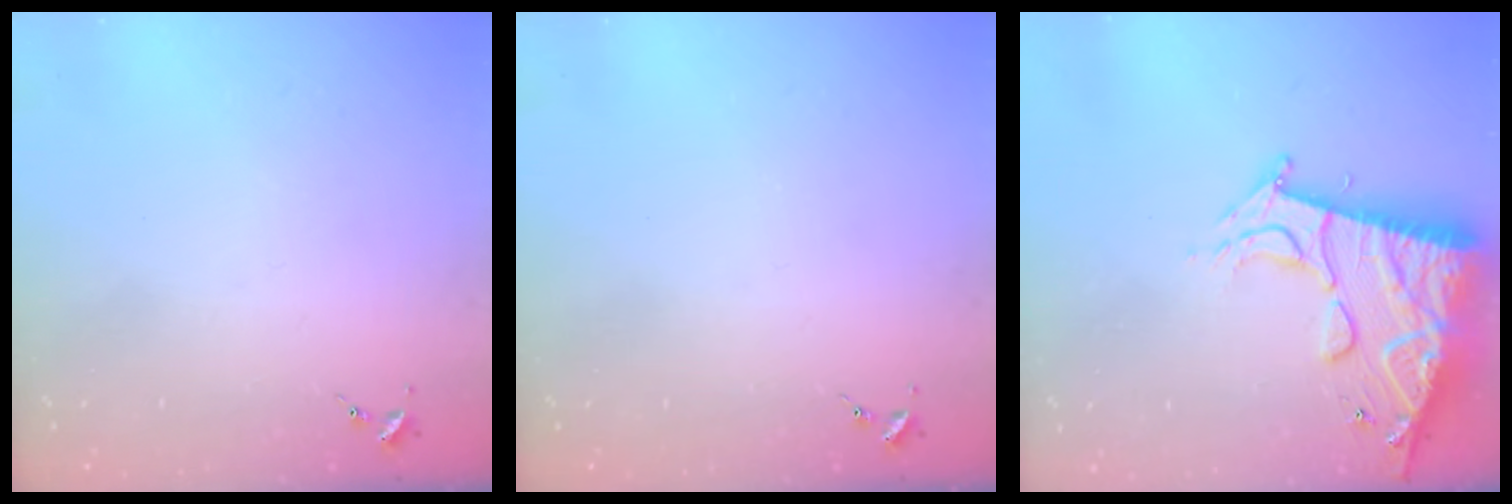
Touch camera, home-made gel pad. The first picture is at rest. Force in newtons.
{"total": 0.0}
{"total": 18.9, "press": 18.8, "slide": 1.8}